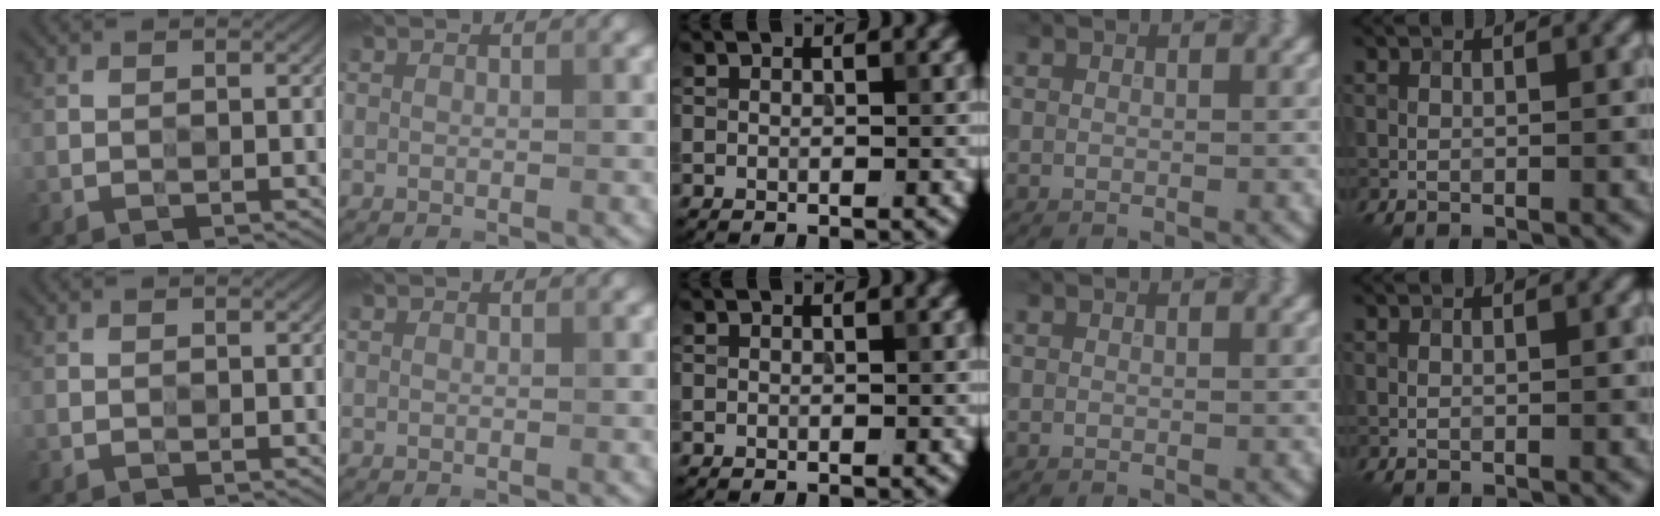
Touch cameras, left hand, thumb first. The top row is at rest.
{}